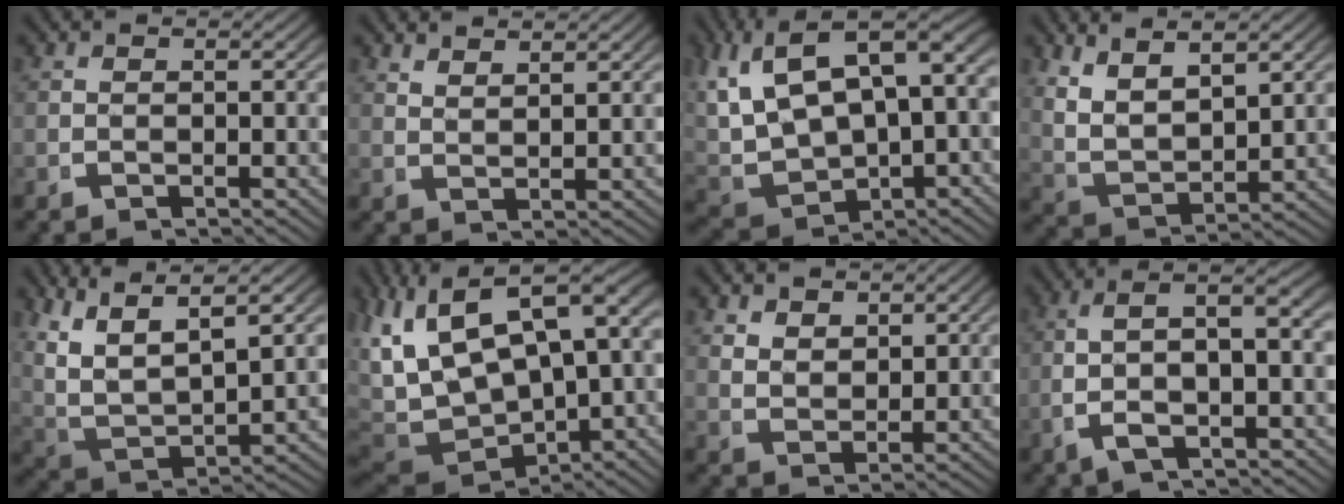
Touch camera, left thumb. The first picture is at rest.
{"total": 2.6, "force": [2.5, 0.0, 0.5], "torque": [-0.007, 0.004, 0.054]}
{"total": 13.7, "force": [1.7, 9.4, 9.8], "torque": [-0.204, -0.018, 0.045]}
{"total": 7.5, "force": [2.7, 5.0, 4.9], "torque": [-0.120, -0.016, 0.058]}
{"total": 11.9, "force": [3.0, 8.4, 7.8], "torque": [-0.200, -0.032, 0.058]}
{"total": 15.3, "force": [0.8, 10.8, 10.7], "torque": [-0.225, -0.032, 0.031]}
{"total": 2.9, "force": [2.2, 1.5, 1.2], "torque": [-0.018, -0.012, 0.052]}
{"total": 7.0, "force": [-0.2, 3.2, 6.2], "torque": [-0.114, 0.003, -0.004]}